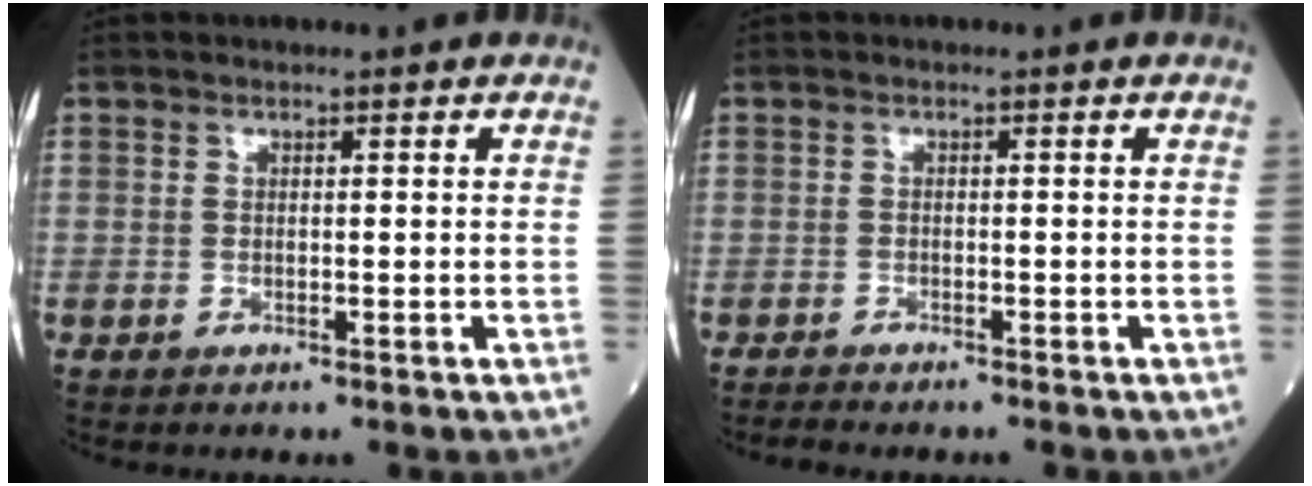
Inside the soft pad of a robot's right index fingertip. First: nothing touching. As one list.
[{"total": 2.4, "force": [-2.2, 0.2, 0.8], "torque": [-0.017, -0.005, -0.034]}]